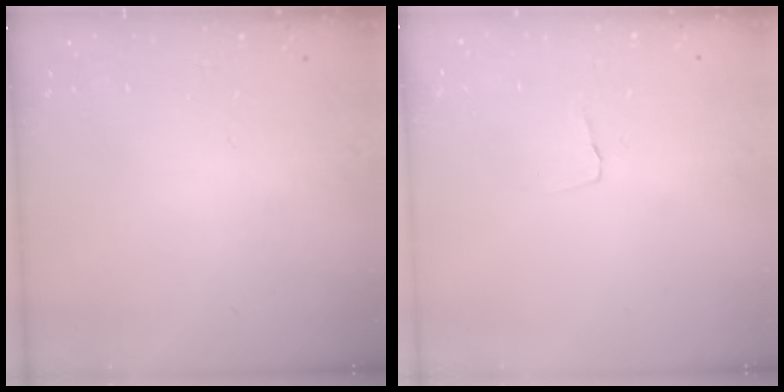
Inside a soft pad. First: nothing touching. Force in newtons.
{"total": 2.9, "press": 2.8, "slide": 0.3}